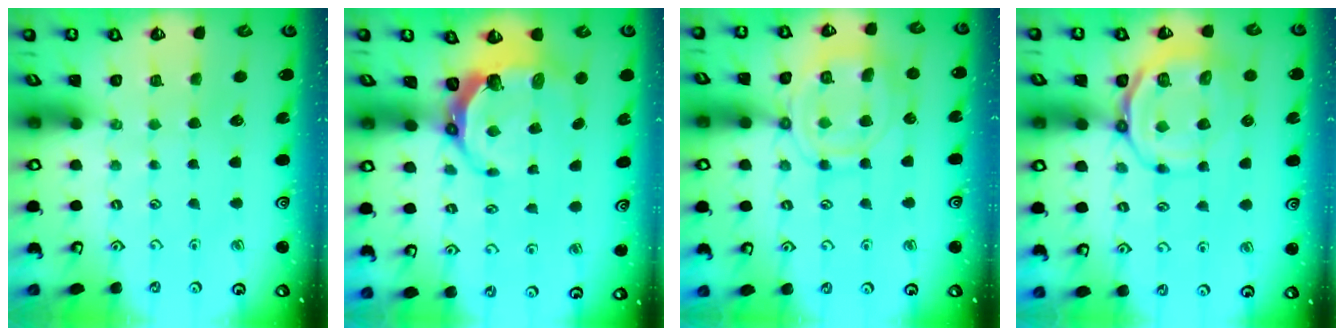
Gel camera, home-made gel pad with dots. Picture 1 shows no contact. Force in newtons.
{"total": 7.6, "press": 6.1, "slide": 4.5}
{"total": 13.3, "press": 13.2, "slide": 1.2}
{"total": 11.1, "press": 10.8, "slide": 2.3}